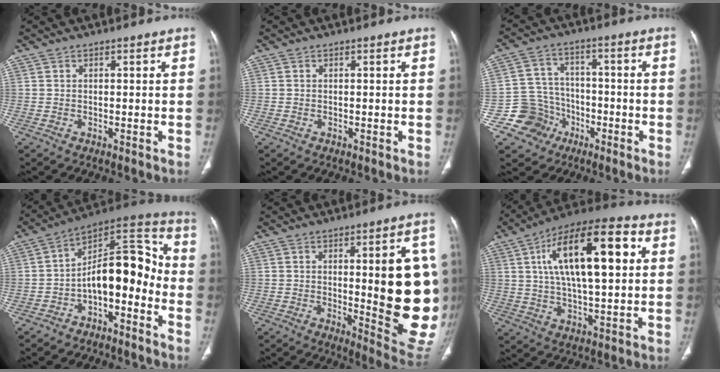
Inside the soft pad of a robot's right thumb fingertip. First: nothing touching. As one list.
[{"total": 0.0}, {"total": 9.4, "force": [-4.5, 8.2, 1.1], "torque": [0.018, 0.047, -0.074]}, {"total": 14.8, "force": [-5.0, 7.6, 11.6], "torque": [-0.149, 0.098, -0.083]}, {"total": 20.3, "force": [0.7, 5.3, 19.5], "torque": [-0.204, -0.025, 0.020]}, {"total": 20.7, "force": [5.2, 7.7, 18.5], "torque": [-0.295, 0.010, 0.079]}]